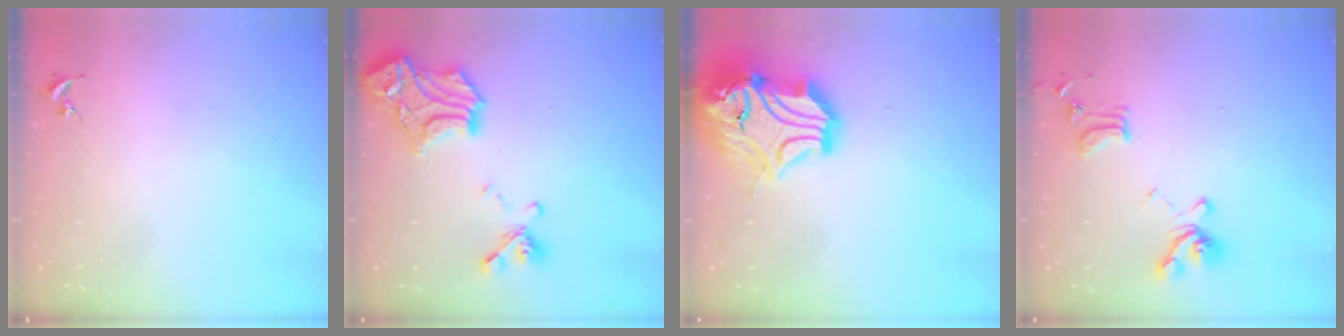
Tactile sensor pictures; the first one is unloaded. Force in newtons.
{"total": 22.9, "press": 22.8, "slide": 2.3}
{"total": 21.9, "press": 21.7, "slide": 2.9}
{"total": 15.5, "press": 15.4, "slide": 1.5}